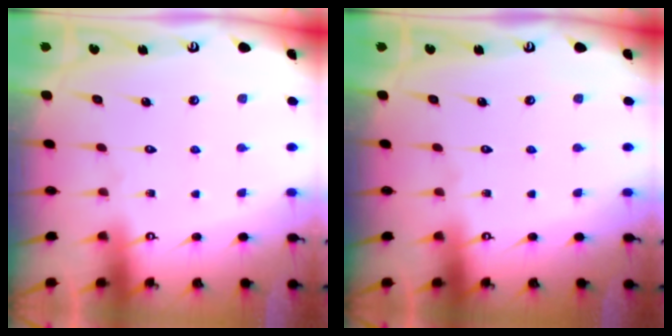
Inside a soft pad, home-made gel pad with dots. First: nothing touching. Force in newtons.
{"total": 0.0}